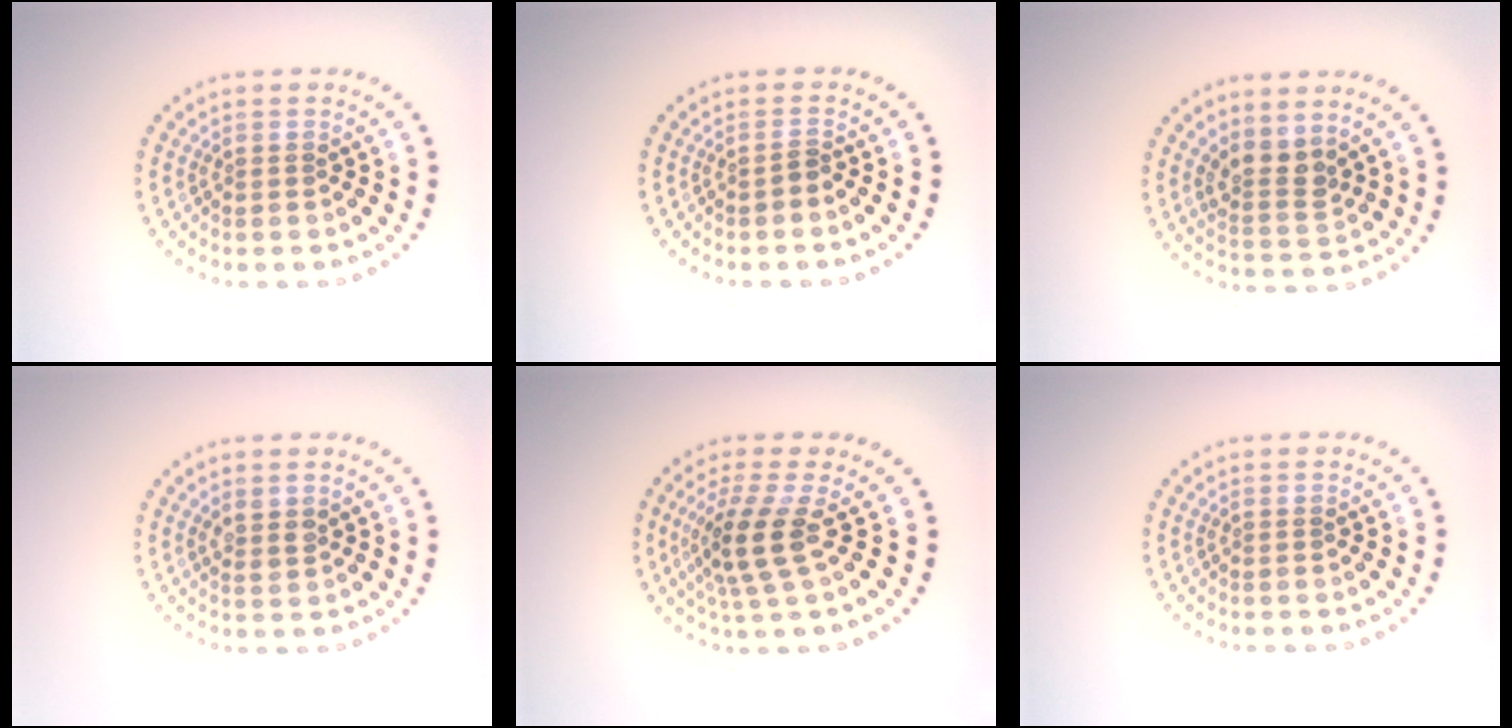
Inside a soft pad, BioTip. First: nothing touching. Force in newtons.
{"total": 0.6, "press": 0.3, "slide": 0.5}
{"total": 2.6, "press": 2.0, "slide": 1.7}
{"total": 1.1, "press": 0.9, "slide": 0.6}
{"total": 4.0, "press": 3.0, "slide": 2.5}
{"total": 0.0}